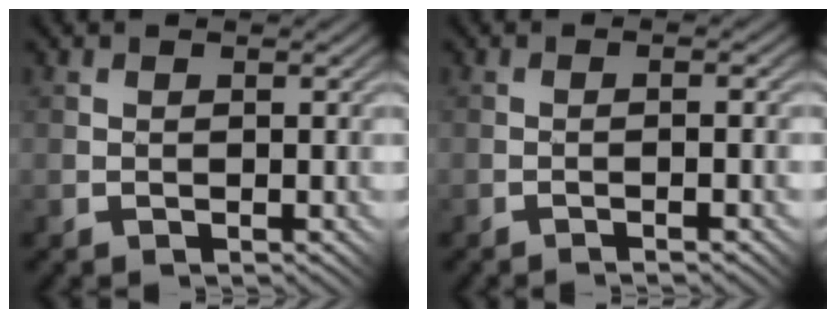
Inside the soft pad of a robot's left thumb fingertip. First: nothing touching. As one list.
[{"total": 3.5, "force": [-1.5, 0.0, 3.2], "torque": [-0.042, 0.010, -0.018]}]